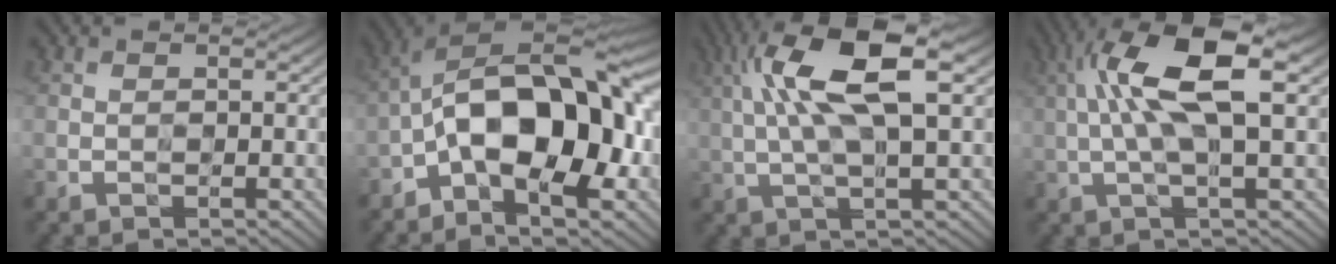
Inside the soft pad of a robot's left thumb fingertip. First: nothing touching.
{"total": 15.3, "force": [-3.0, 7.1, 13.2], "torque": [-0.220, 0.010, -0.053]}
{"total": 9.8, "force": [3.4, 2.4, 8.9], "torque": [-0.178, 0.012, 0.063]}
{"total": 9.3, "force": [2.3, 2.1, 8.8], "torque": [-0.167, 0.017, 0.041]}